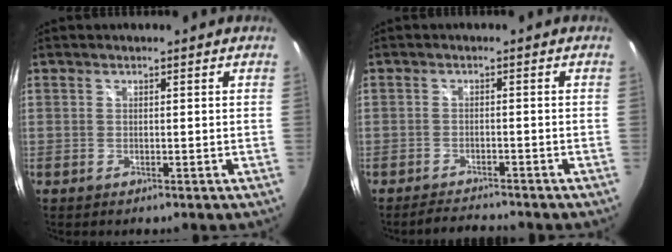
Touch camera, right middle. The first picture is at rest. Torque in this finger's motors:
{"motor_torque": [0.24, -0.43, 0.00, 0.01]}